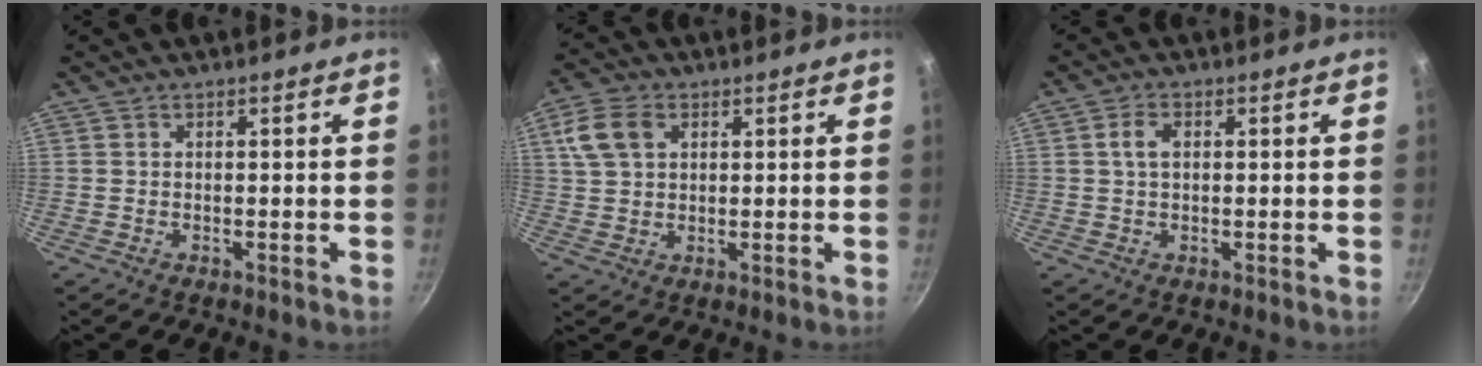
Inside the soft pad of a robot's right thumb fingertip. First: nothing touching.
{"total": 7.4, "force": [2.6, 5.1, 4.7], "torque": [-0.089, 0.006, 0.050]}
{"total": 2.8, "force": [0.5, 1.7, 2.2], "torque": [-0.044, 0.003, 0.009]}